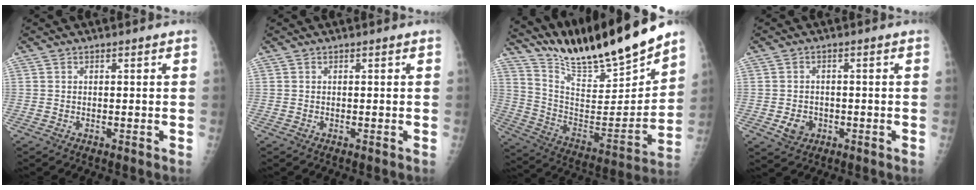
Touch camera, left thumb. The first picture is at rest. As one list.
[{"total": 0.0}, {"total": 22.8, "force": [20.3, 2.6, 10.0], "torque": [-0.140, -0.120, 0.346]}, {"total": 3.8, "force": [-1.1, 3.2, 1.7], "torque": [-0.018, 0.003, -0.013]}]